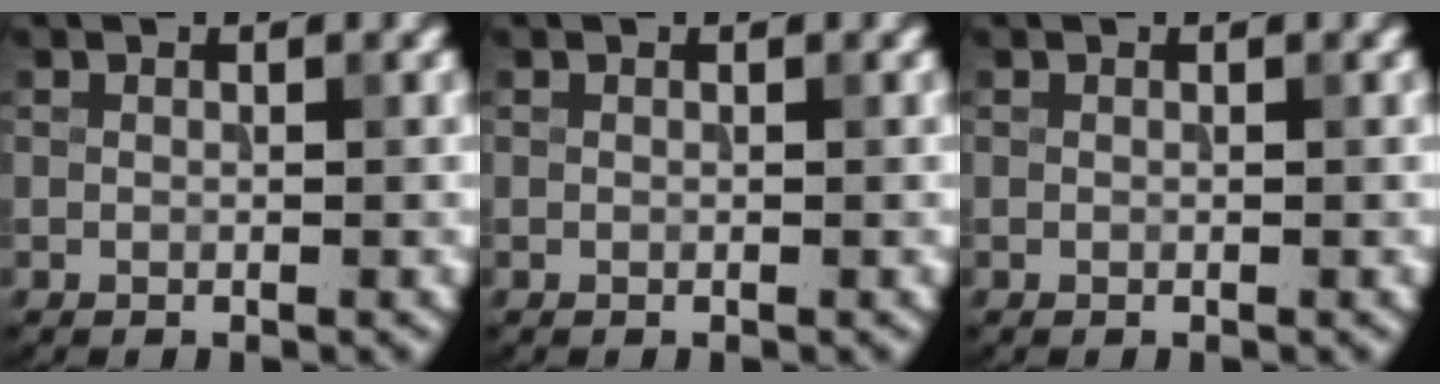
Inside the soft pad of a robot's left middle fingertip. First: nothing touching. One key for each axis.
{"total": 0.0}
{"total": 0.0}